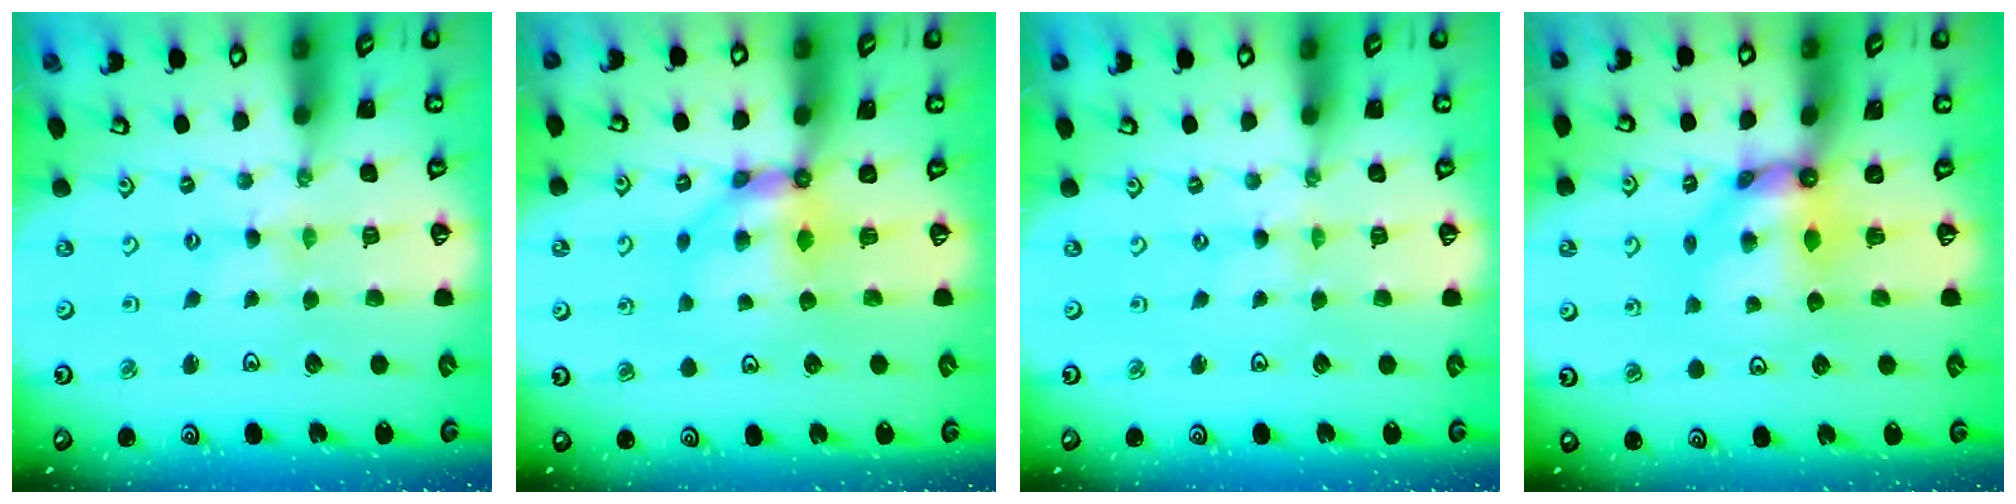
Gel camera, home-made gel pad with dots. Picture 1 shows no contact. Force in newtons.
{"total": 7.3, "press": 7.3, "slide": 0.5}
{"total": 0.0}
{"total": 8.8, "press": 8.7, "slide": 0.6}